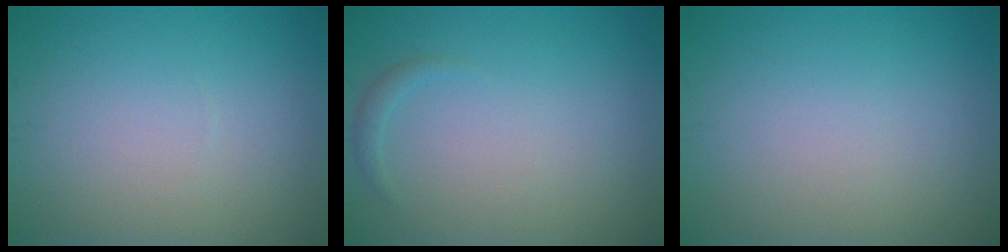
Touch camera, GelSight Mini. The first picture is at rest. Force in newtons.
{"total": 0.8, "press": 0.8, "slide": 0.0}
{"total": 0.0}